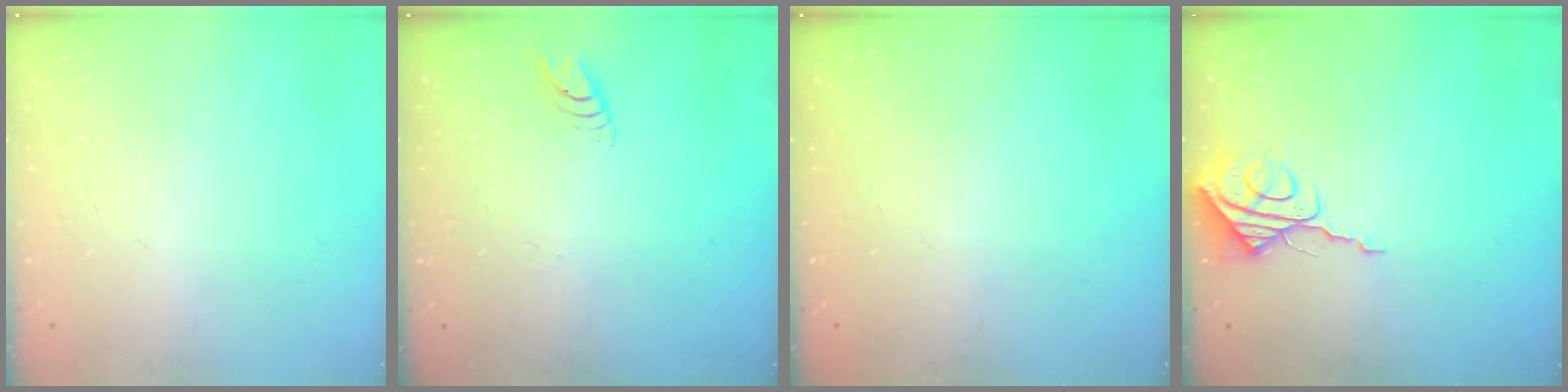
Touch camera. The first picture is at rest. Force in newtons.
{"total": 5.0, "press": 4.9, "slide": 0.4}
{"total": 0.0}
{"total": 7.7, "press": 7.7, "slide": 0.4}